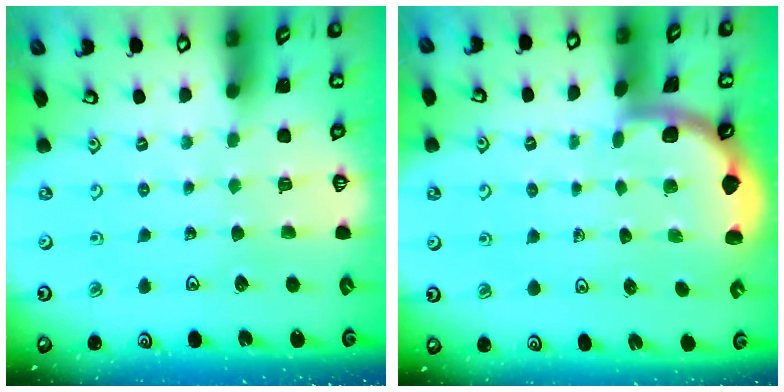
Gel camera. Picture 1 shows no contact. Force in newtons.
{"total": 1.8, "press": 1.8, "slide": 0.1}